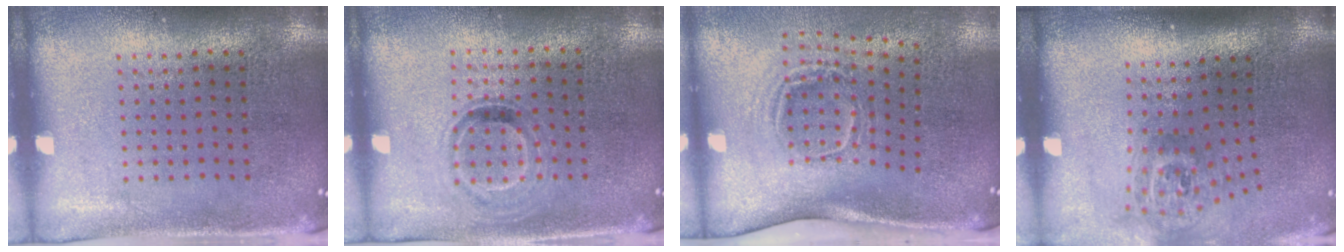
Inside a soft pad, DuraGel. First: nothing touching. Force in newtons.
{"total": 0.8, "press": 0.7, "slide": 0.4}
{"total": 1.9, "press": 1.2, "slide": 1.6}
{"total": 1.8, "press": 1.2, "slide": 1.3}